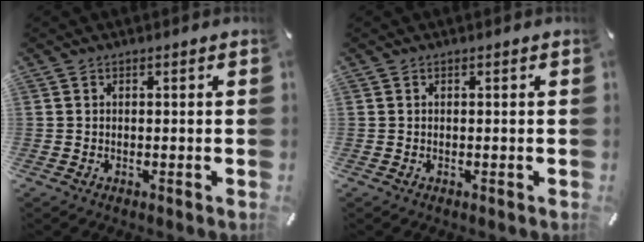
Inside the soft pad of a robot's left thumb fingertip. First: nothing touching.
{"total": 0.0}